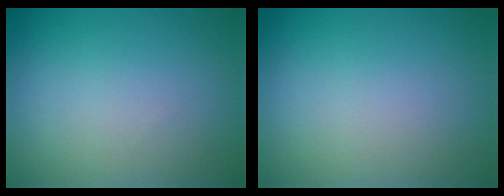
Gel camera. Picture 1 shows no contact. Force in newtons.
{"total": 0.0}